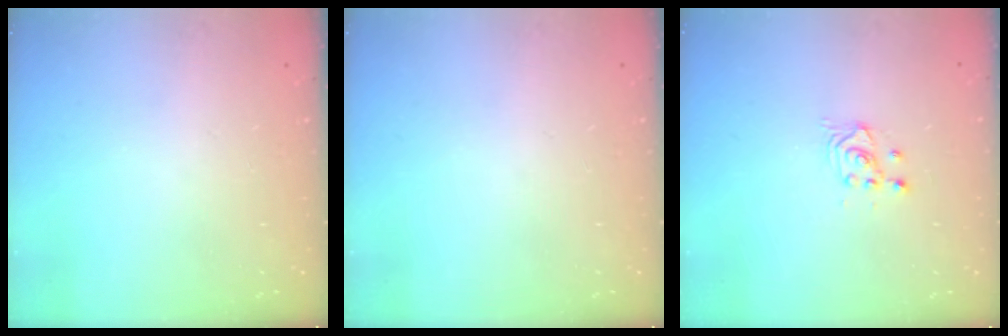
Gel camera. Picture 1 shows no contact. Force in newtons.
{"total": 0.0}
{"total": 2.7, "press": 2.7, "slide": 0.3}